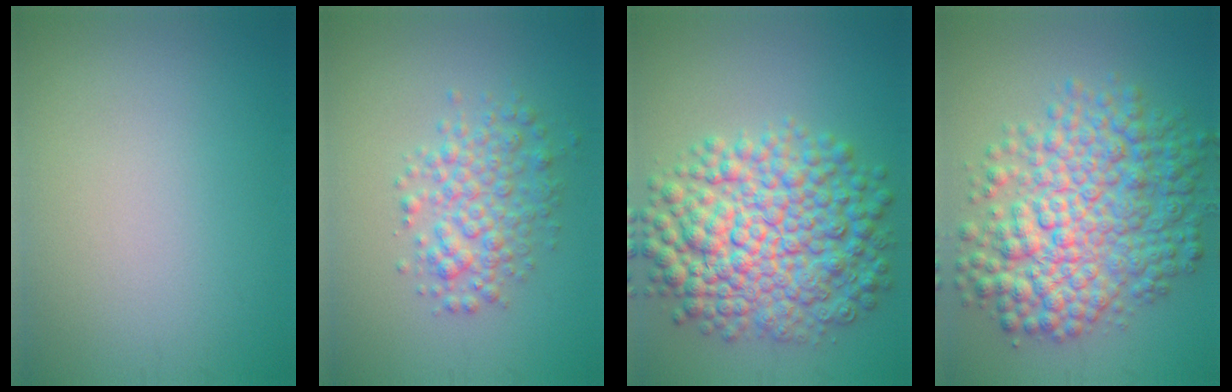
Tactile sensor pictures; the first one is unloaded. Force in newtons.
{"total": 3.8, "press": 3.8, "slide": 0.1}
{"total": 10.4, "press": 10.4, "slide": 0.1}
{"total": 10.0, "press": 10.0, "slide": 0.1}